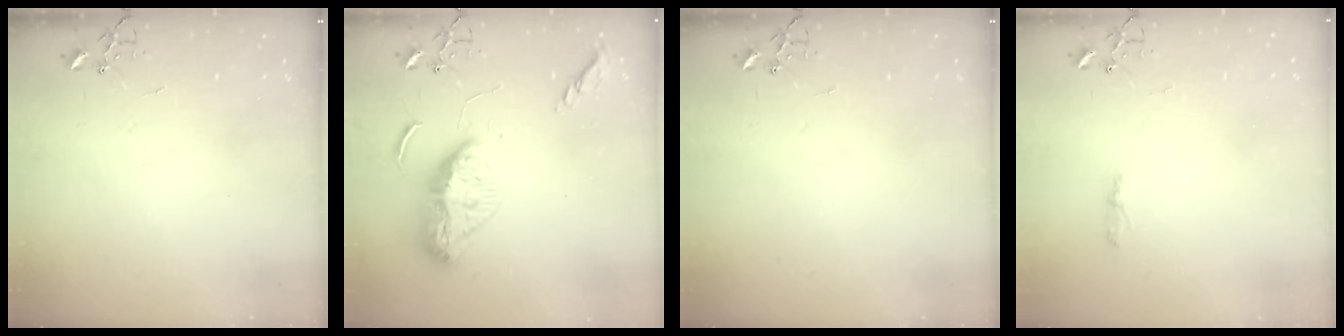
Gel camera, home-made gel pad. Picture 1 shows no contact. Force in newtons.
{"total": 14.0, "press": 14.0, "slide": 1.2}
{"total": 0.0}
{"total": 3.7, "press": 3.6, "slide": 0.5}